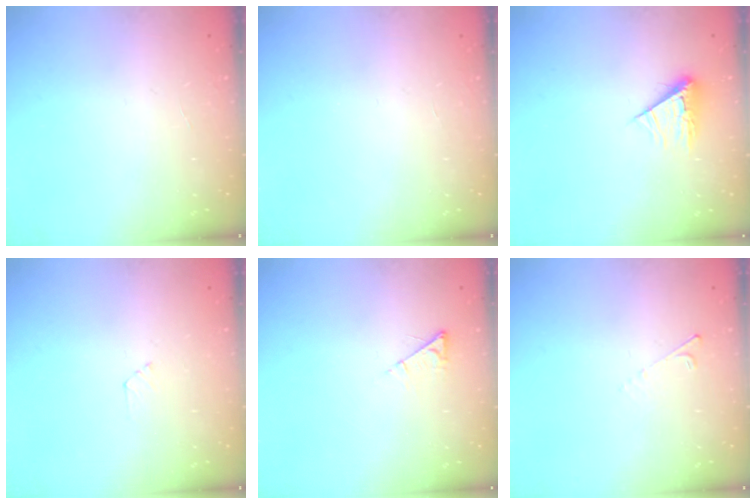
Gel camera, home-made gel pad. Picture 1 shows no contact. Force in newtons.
{"total": 0.0}
{"total": 6.7, "press": 6.6, "slide": 1.0}
{"total": 2.4, "press": 2.4, "slide": 0.3}
{"total": 4.2, "press": 4.1, "slide": 0.6}
{"total": 3.2, "press": 3.1, "slide": 0.5}